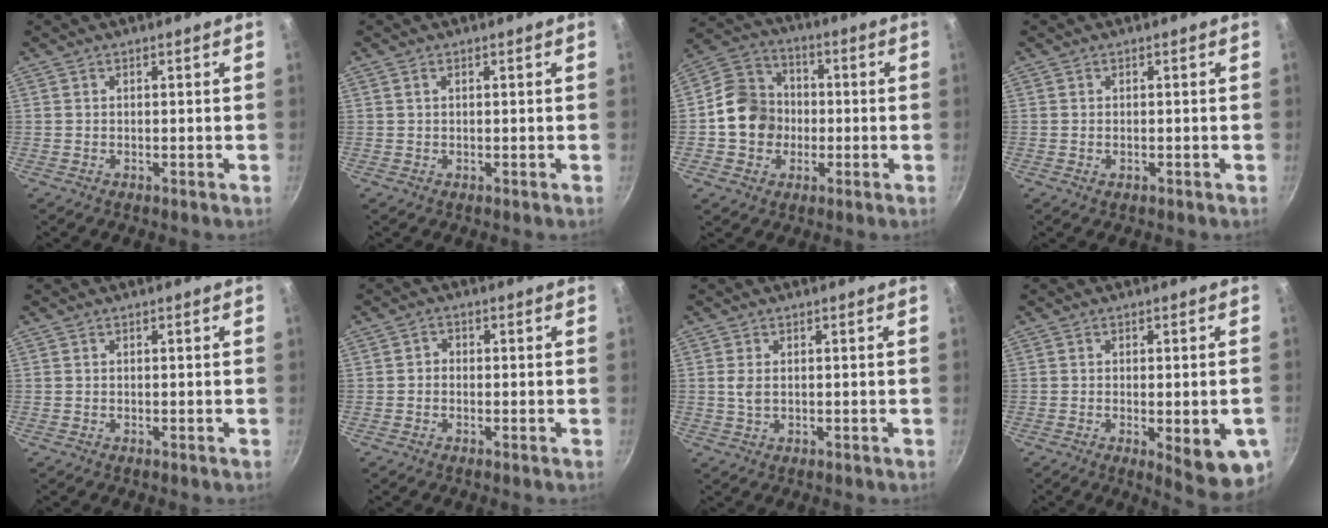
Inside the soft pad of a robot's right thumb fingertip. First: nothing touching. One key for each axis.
{"total": 0.7, "fx": 0.3, "fy": 0.3, "fz": 0.5, "tx": -0.008, "ty": 0.002, "tz": 0.004}
{"total": 11.9, "fx": -1.3, "fy": 10.5, "fz": 5.6, "tx": -0.069, "ty": 0.028, "tz": -0.041}
{"total": 0.7, "fx": -0.2, "fy": 0.5, "fz": 0.5, "tx": -0.011, "ty": 0.000, "tz": -0.003}
{"total": 0.0}
{"total": 1.4, "fx": -0.5, "fy": 1.2, "fz": 0.6, "tx": -0.004, "ty": 0.007, "tz": -0.012}
{"total": 2.0, "fx": 0.3, "fy": 1.1, "fz": 1.7, "tx": -0.033, "ty": -0.001, "tz": 0.006}
{"total": 10.7, "fx": -2.8, "fy": 3.1, "fz": 9.8, "tx": -0.104, "ty": -0.005, "tz": -0.029}